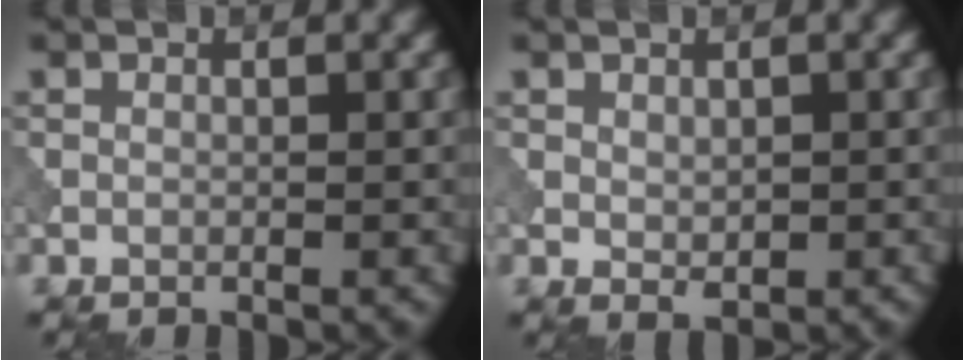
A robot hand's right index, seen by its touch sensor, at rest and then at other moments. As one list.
[{"total": 1.3, "force": [0.2, 0.9, 0.9], "torque": [-0.016, -0.006, 0.010]}]